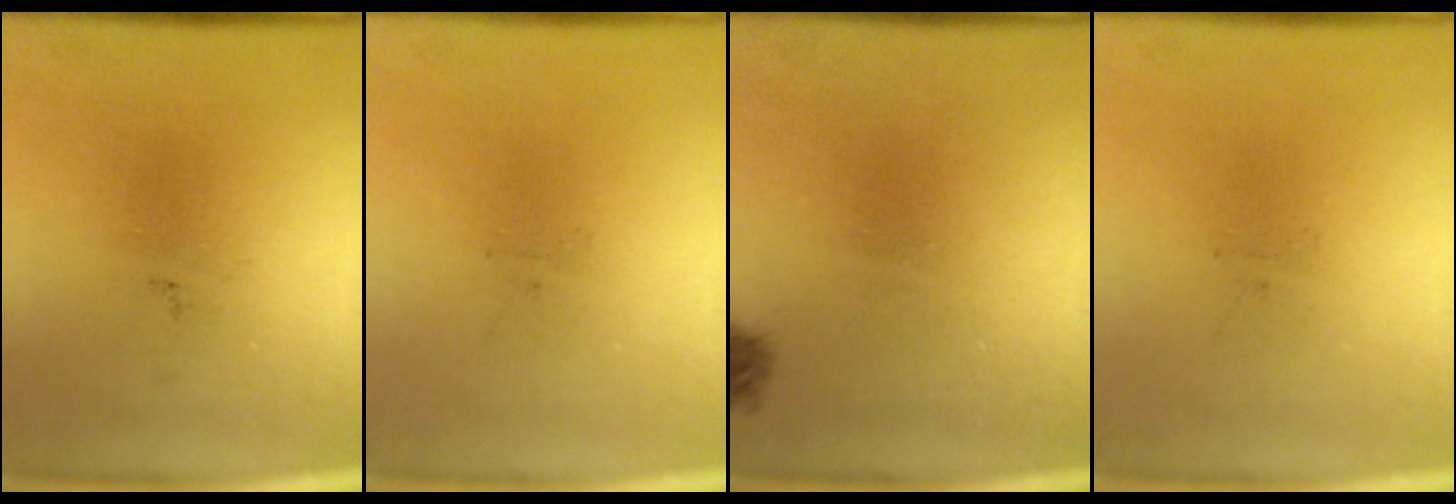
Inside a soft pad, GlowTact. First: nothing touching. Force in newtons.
{"total": 0.0}
{"total": 1.0}
{"total": 0.0}